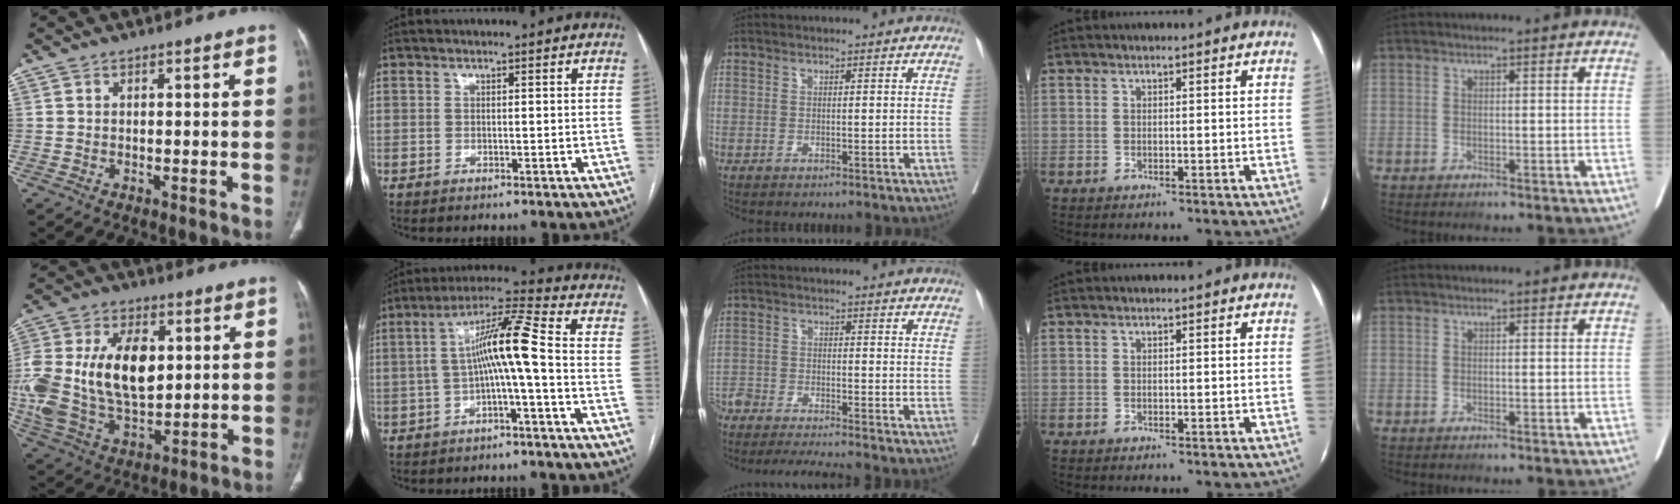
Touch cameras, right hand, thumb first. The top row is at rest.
{"thumb": {"total": 25.1, "force": [3.3, 15.3, 19.5], "torque": [-0.420, -0.004, 0.071]}, "index": {"total": 9.3, "force": [-1.1, -0.1, 9.2], "torque": [-0.164, 0.032, -0.022]}, "middle": {"total": 11.6, "force": [-10.8, -0.2, 4.2], "torque": [-0.060, -0.007, -0.176]}}